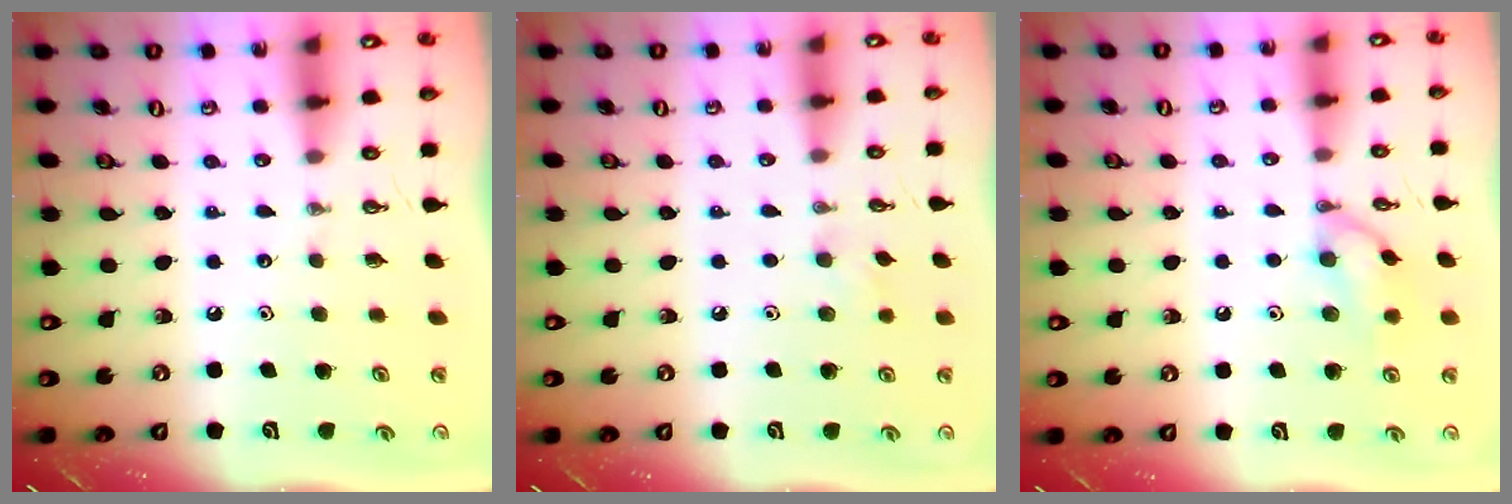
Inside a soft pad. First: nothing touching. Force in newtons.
{"total": 6.2, "press": 6.1, "slide": 1.0}
{"total": 10.1, "press": 10.1, "slide": 0.1}